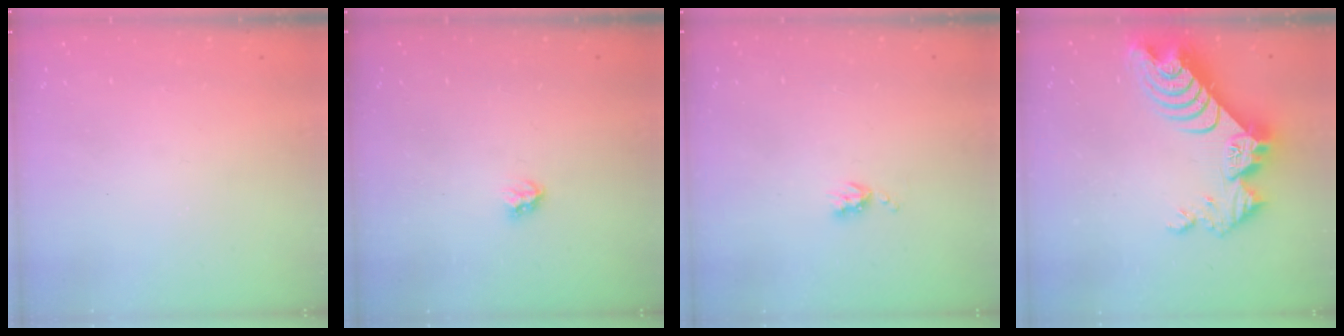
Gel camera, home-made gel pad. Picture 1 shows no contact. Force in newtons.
{"total": 2.8, "press": 2.8, "slide": 0.5}
{"total": 5.8, "press": 5.7, "slide": 0.8}
{"total": 14.6, "press": 14.5, "slide": 1.5}